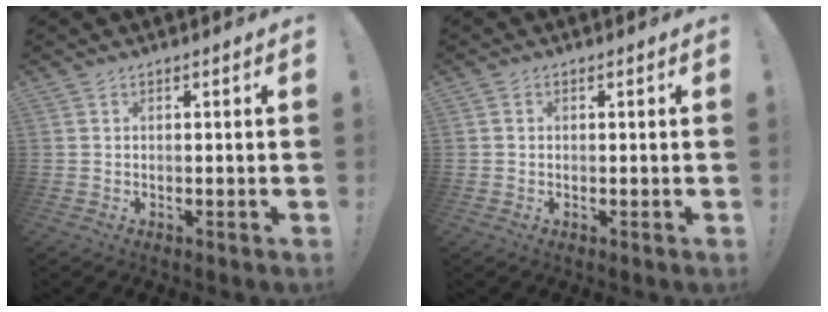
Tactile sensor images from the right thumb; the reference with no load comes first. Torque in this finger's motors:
{"motor_torque": [-0.20, -0.05, 0.03, -0.08, 0.09]}